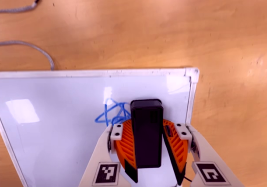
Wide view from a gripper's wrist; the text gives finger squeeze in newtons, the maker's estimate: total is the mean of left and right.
{"total": 11.6, "left": 13.6, "right": 9.7}